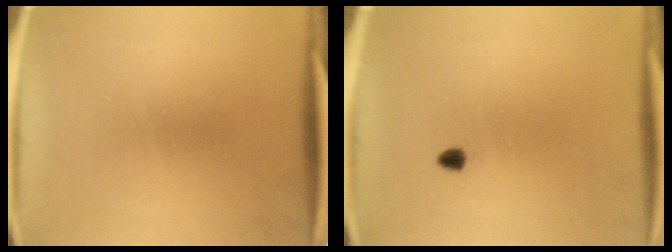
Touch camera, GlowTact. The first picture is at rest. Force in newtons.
{"total": 0.9}